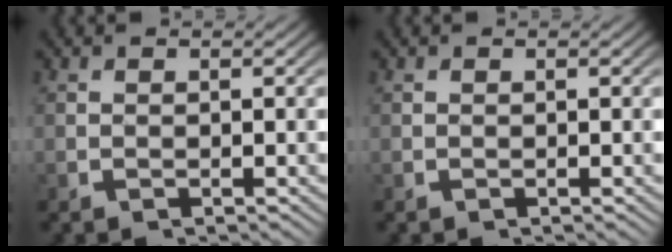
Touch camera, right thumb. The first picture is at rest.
{"total": 0.0}